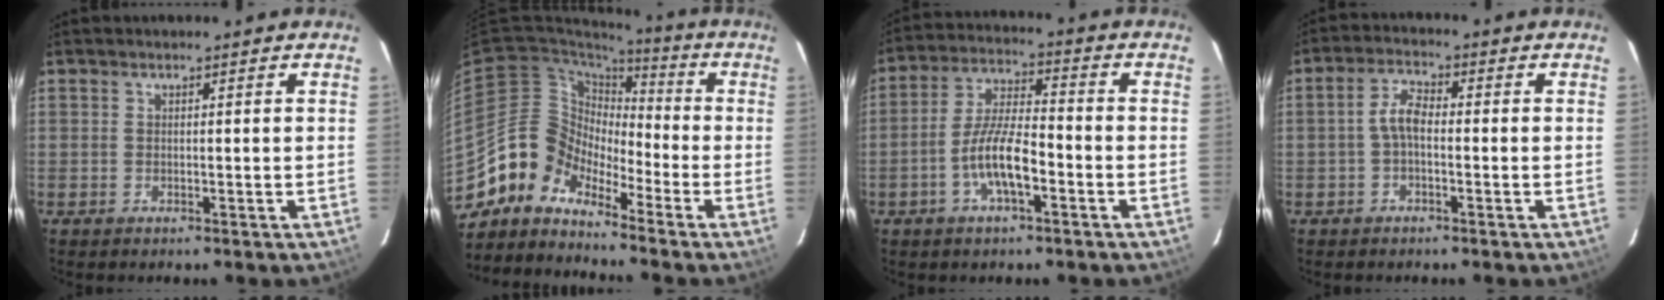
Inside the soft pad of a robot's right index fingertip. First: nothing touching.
{"total": 9.4, "force": [-7.1, 6.2, 0.4], "torque": [-0.011, 0.043, -0.161]}
{"total": 9.2, "force": [-3.8, 2.5, 8.0], "torque": [-0.164, 0.005, -0.069]}
{"total": 3.7, "force": [-0.9, 1.6, 3.2], "torque": [-0.069, 0.015, -0.019]}